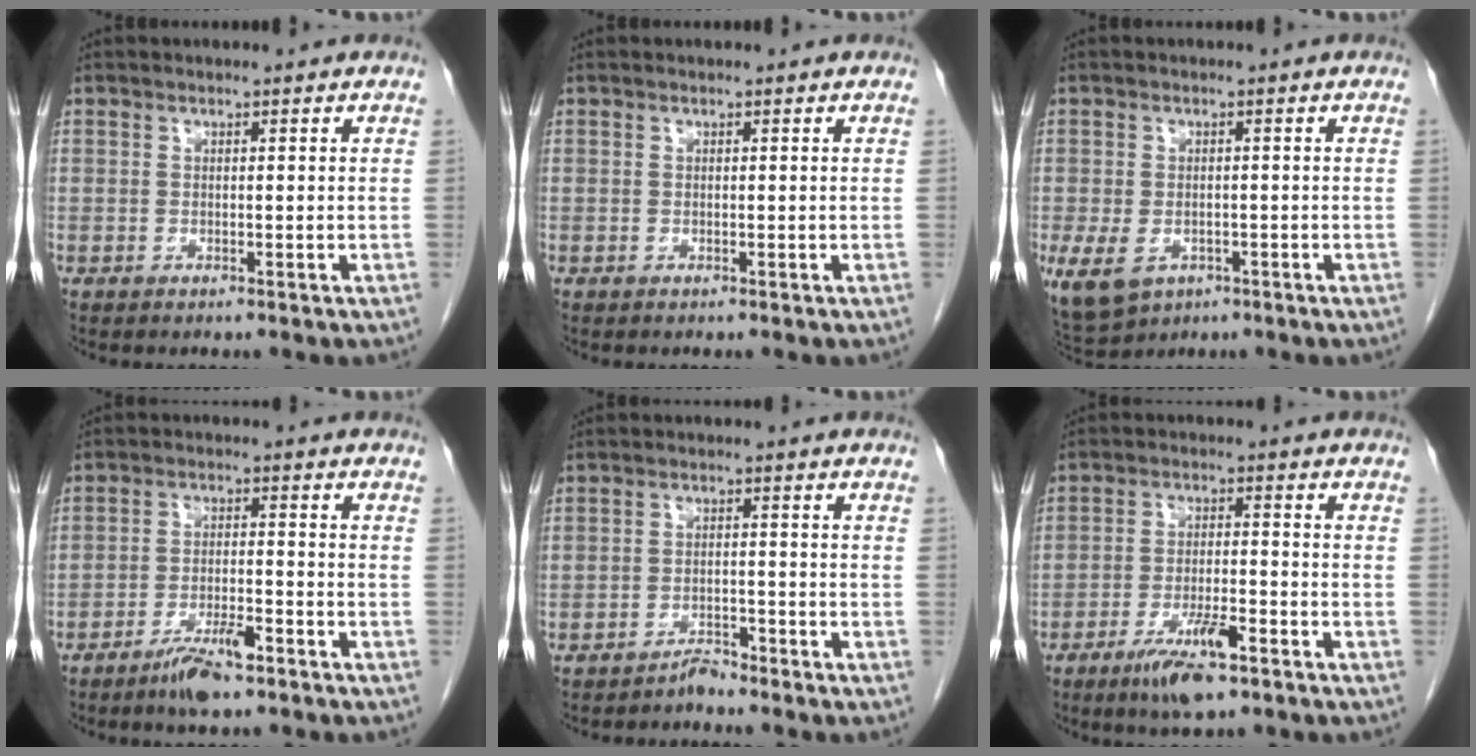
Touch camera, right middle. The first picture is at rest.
{"total": 0.0}
{"total": 8.6, "force": [-3.9, 6.0, 4.7], "torque": [-0.107, -0.004, -0.054]}
{"total": 5.6, "force": [-4.1, 0.7, 3.8], "torque": [-0.072, -0.005, -0.072]}
{"total": 2.2, "force": [-2.2, 0.1, 0.3], "torque": [-0.001, -0.004, -0.037]}
{"total": 7.6, "force": [-4.8, 1.2, 5.7], "torque": [-0.107, -0.010, -0.081]}